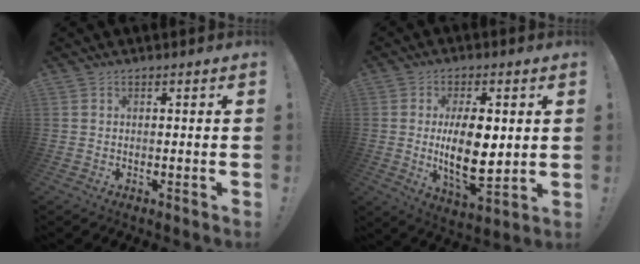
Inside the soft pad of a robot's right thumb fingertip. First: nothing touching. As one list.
[{"total": 15.1, "force": [0.8, 6.6, 13.5], "torque": [-0.227, -0.020, 0.005]}]